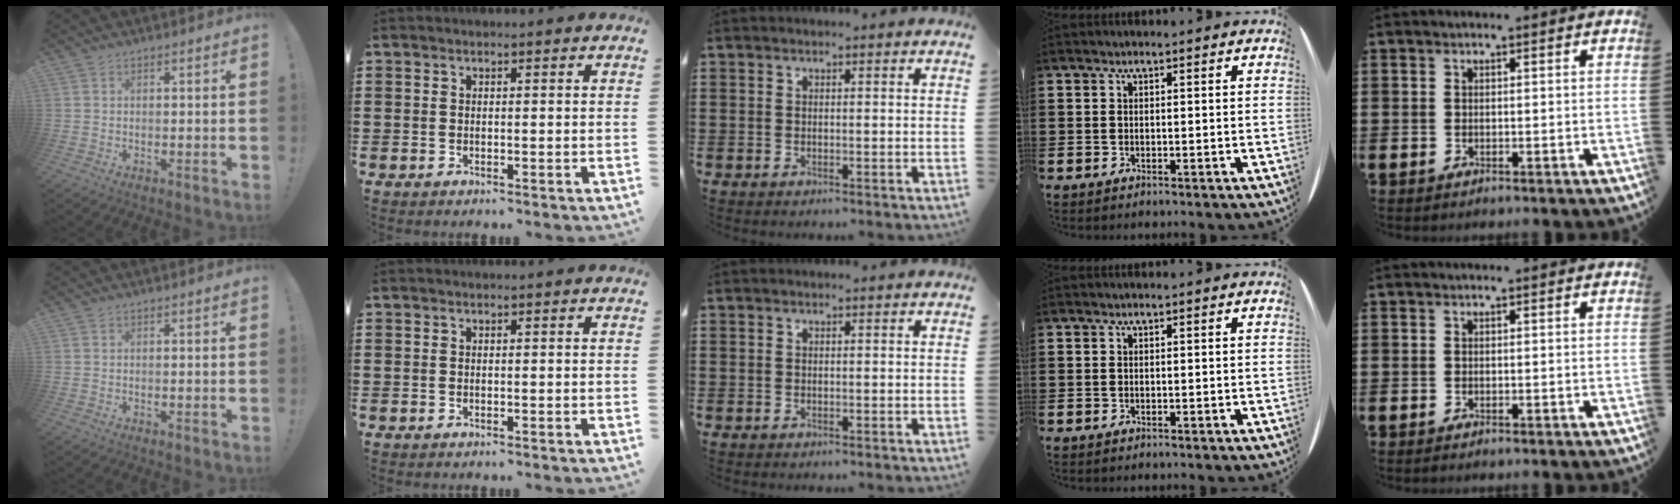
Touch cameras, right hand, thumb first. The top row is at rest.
{}